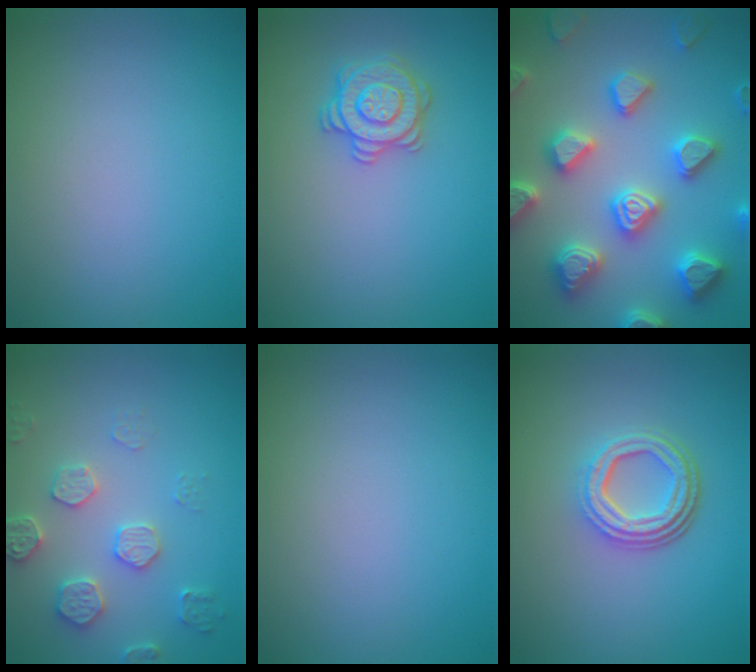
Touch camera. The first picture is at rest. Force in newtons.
{"total": 2.9, "press": 2.9, "slide": 0.1}
{"total": 7.4, "press": 7.2, "slide": 1.7}
{"total": 3.6, "press": 3.5, "slide": 0.8}
{"total": 0.0}
{"total": 4.5, "press": 3.2, "slide": 3.1}